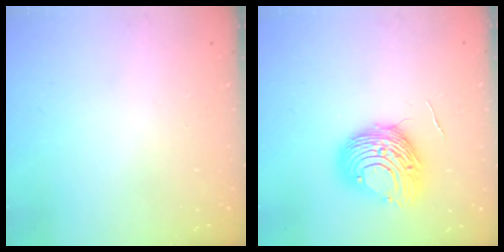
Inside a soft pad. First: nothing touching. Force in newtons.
{"total": 10.8, "press": 10.8, "slide": 1.1}